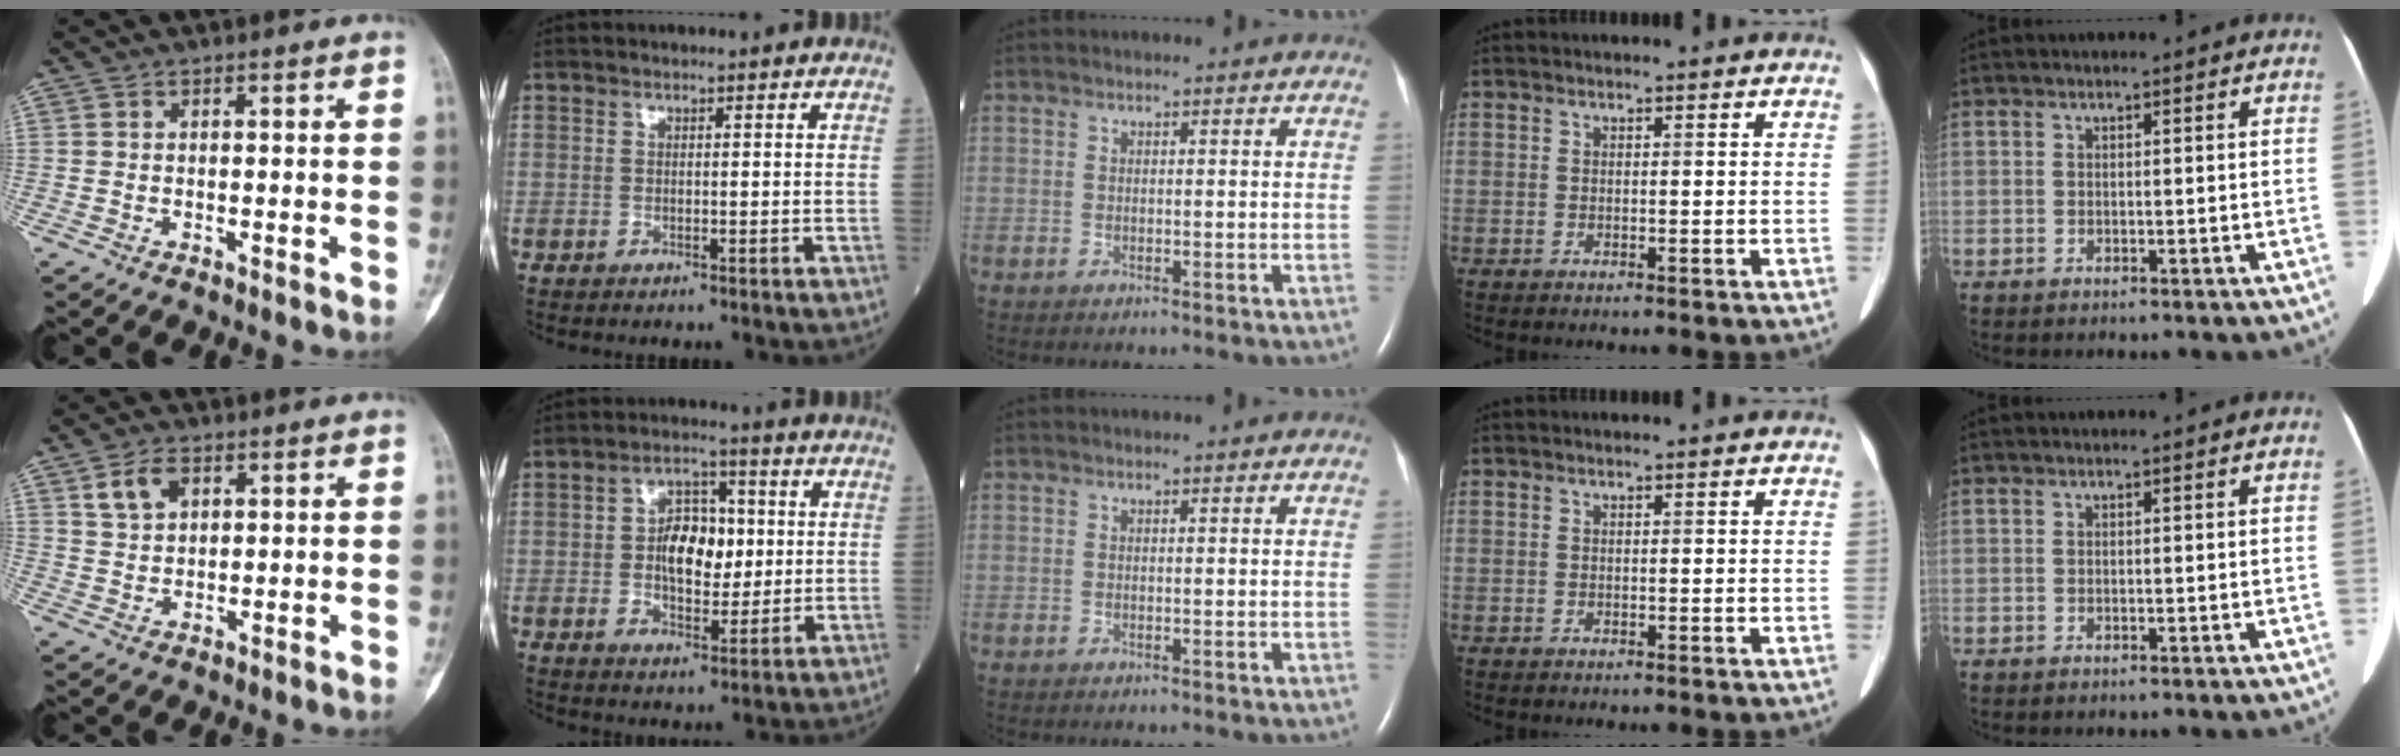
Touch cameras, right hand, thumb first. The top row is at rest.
{"thumb": {"total": 5.0, "force": [2.4, 3.2, 3.0], "torque": [-0.046, -0.008, 0.048]}, "index": {"total": 8.5, "force": [0.7, 5.0, 6.9], "torque": [-0.115, 0.016, 0.013]}}